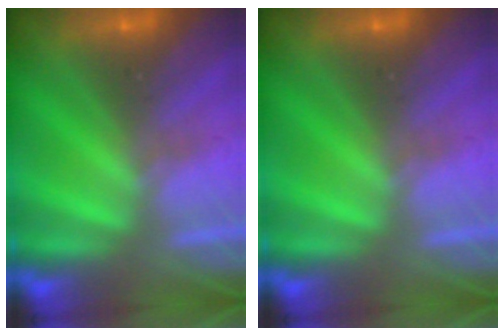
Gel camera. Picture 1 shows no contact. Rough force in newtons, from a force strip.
{"total": 0.0}